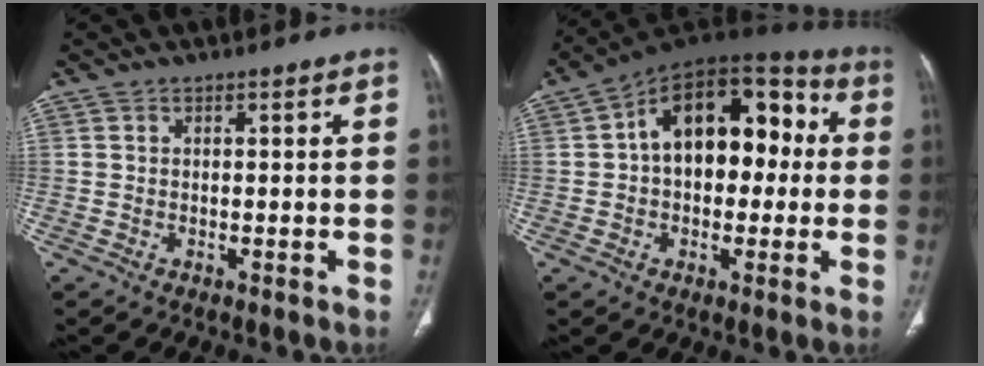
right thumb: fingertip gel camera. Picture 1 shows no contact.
{"total": 18.9, "force": [1.9, 11.8, 14.6], "torque": [-0.178, 0.051, 0.021]}